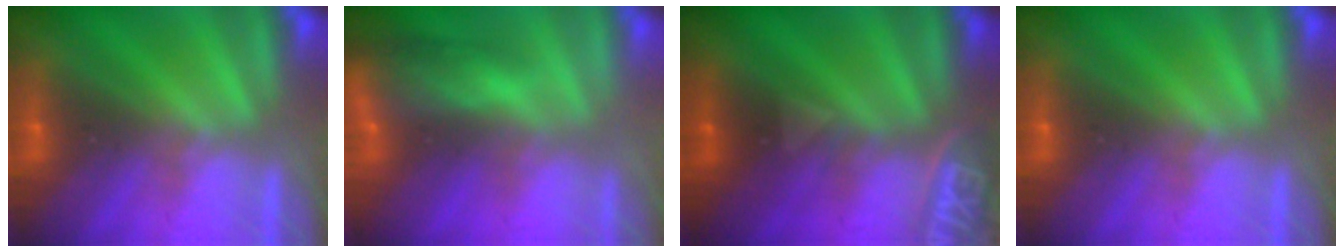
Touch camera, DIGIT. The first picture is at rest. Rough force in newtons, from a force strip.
{"total": 8.4}
{"total": 2.4}
{"total": 0.0}